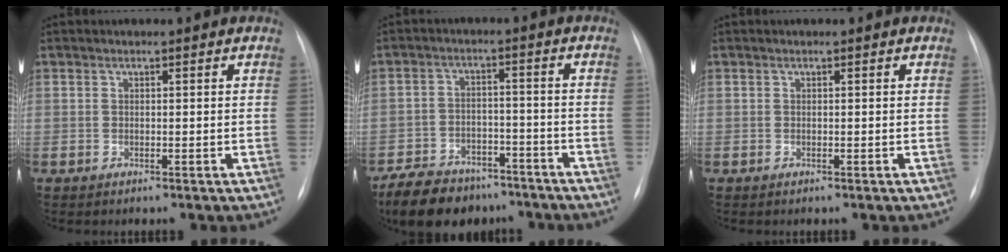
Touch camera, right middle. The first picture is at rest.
{"total": 13.6, "force": [-10.8, 6.7, 4.9], "torque": [-0.090, 0.008, -0.165]}
{"total": 0.0}